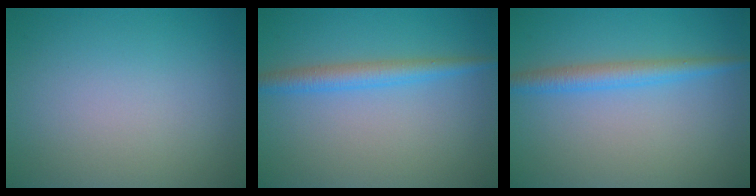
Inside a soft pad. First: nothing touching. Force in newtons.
{"total": 2.7, "press": 2.7, "slide": 0.0}
{"total": 2.7, "press": 2.7, "slide": 0.0}